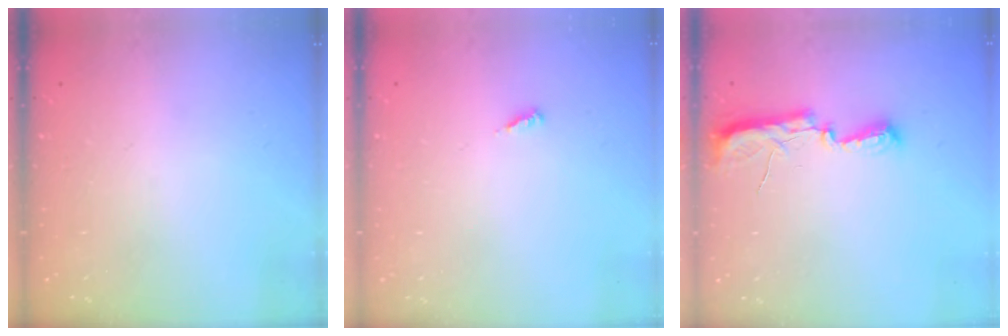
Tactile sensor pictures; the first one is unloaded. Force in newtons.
{"total": 3.2, "press": 3.2, "slide": 0.3}
{"total": 7.4, "press": 7.4, "slide": 0.7}